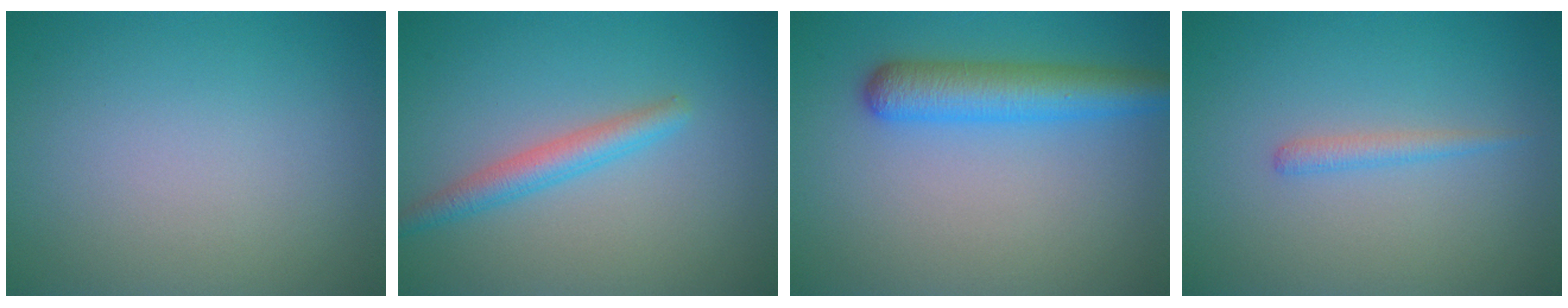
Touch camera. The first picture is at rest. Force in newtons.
{"total": 2.5, "press": 2.5, "slide": 0.2}
{"total": 4.9, "press": 4.8, "slide": 0.1}
{"total": 1.2, "press": 1.2, "slide": 0.0}